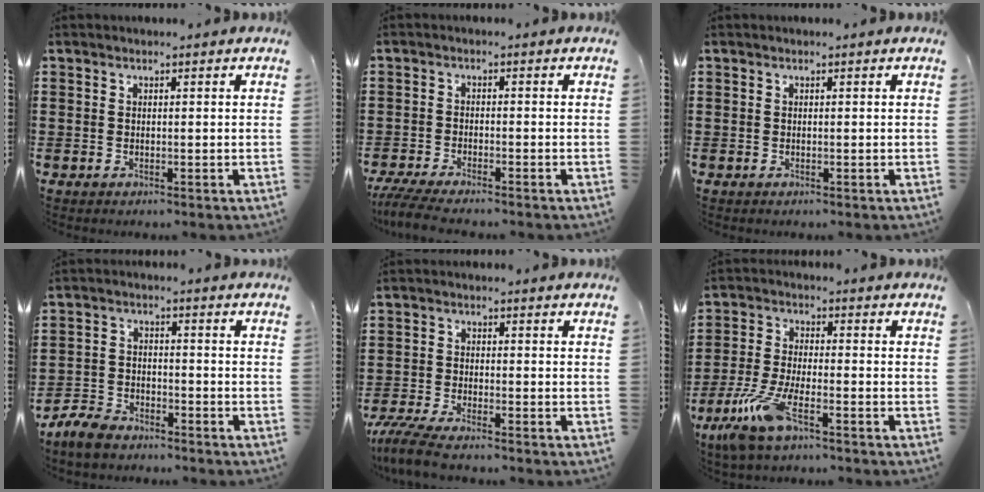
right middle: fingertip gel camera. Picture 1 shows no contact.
{"total": 4.0, "force": [-3.6, 0.1, 1.6], "torque": [-0.048, -0.016, -0.075]}
{"total": 0.0}
{"total": 4.5, "force": [-4.2, 1.2, 1.1], "torque": [-0.042, 0.002, -0.090]}
{"total": 4.6, "force": [-4.1, 0.1, 2.0], "torque": [-0.063, -0.019, -0.086]}
{"total": 8.4, "force": [-5.1, 2.0, 6.4], "torque": [-0.153, -0.014, -0.097]}